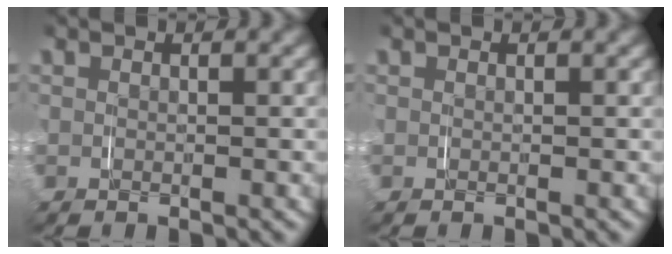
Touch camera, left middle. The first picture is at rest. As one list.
[{"total": 0.0}]